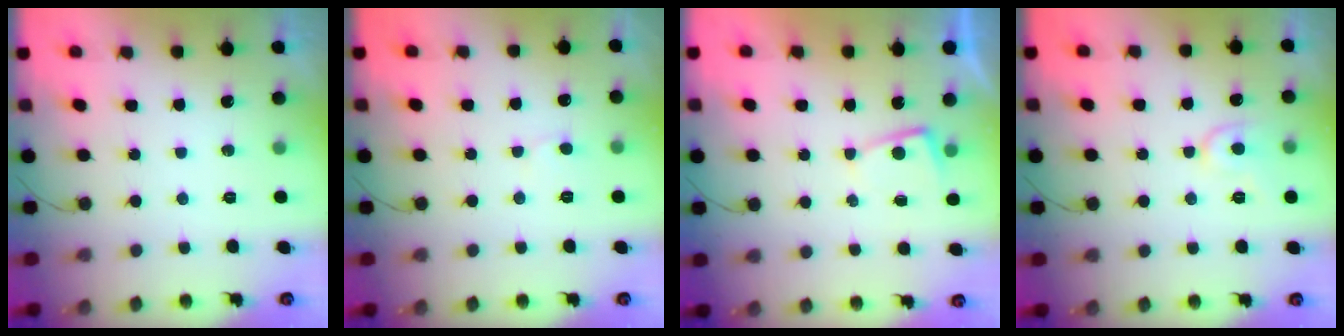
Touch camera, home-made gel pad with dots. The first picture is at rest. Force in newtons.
{"total": 4.6, "press": 4.6, "slide": 0.6}
{"total": 2.7, "press": 2.7, "slide": 0.3}
{"total": 6.7, "press": 6.7, "slide": 0.7}